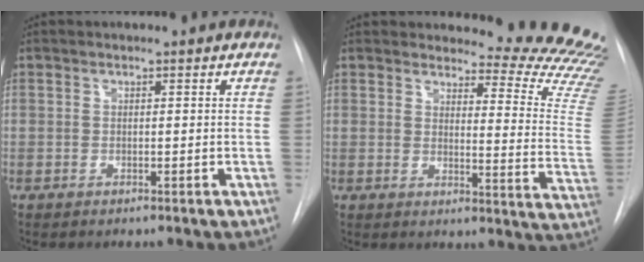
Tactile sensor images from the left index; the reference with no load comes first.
{"total": 16.3, "force": [16.2, 0.4, 2.0], "torque": [-0.001, -0.168, 0.152]}